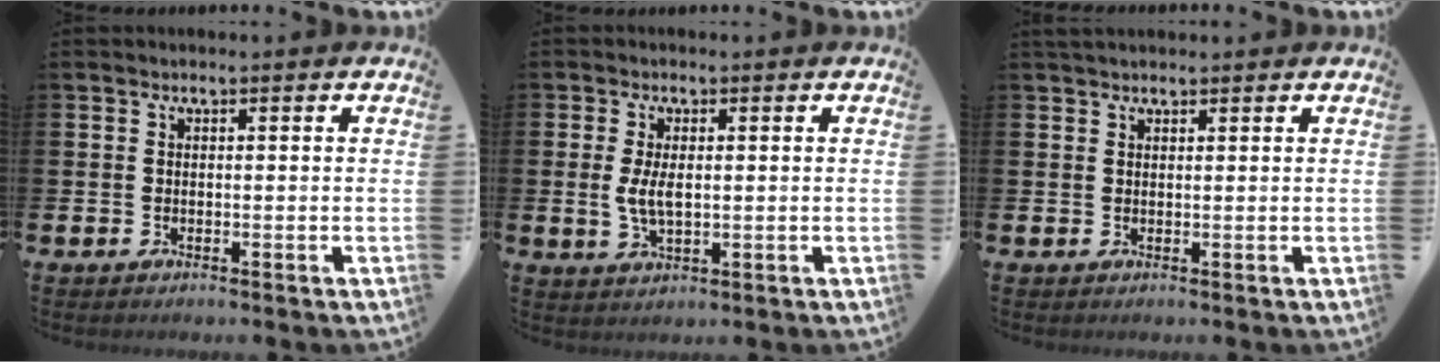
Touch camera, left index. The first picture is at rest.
{"total": 3.9, "force": [0.3, 1.8, 3.4], "torque": [-0.055, 0.001, 0.002]}
{"total": 1.4, "force": [1.3, 0.4, 0.3], "torque": [0.007, -0.001, 0.022]}